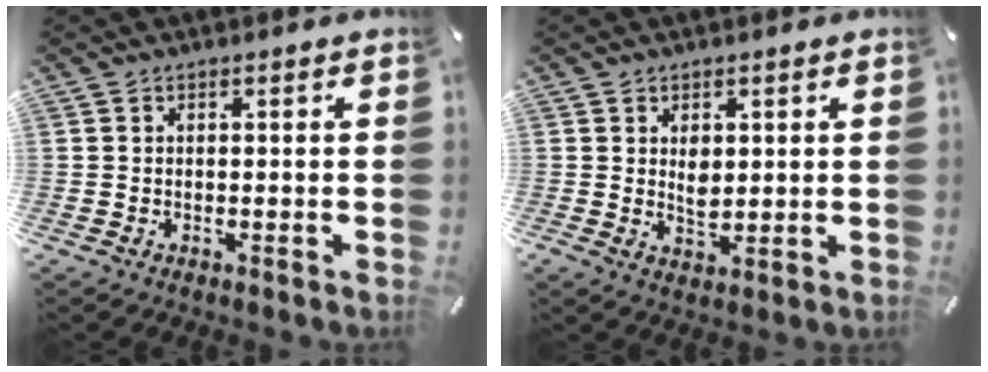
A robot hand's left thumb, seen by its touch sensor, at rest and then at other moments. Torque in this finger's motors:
{"motor_torque": [0.81, 0.87, 0.25, -0.39, 0.14]}